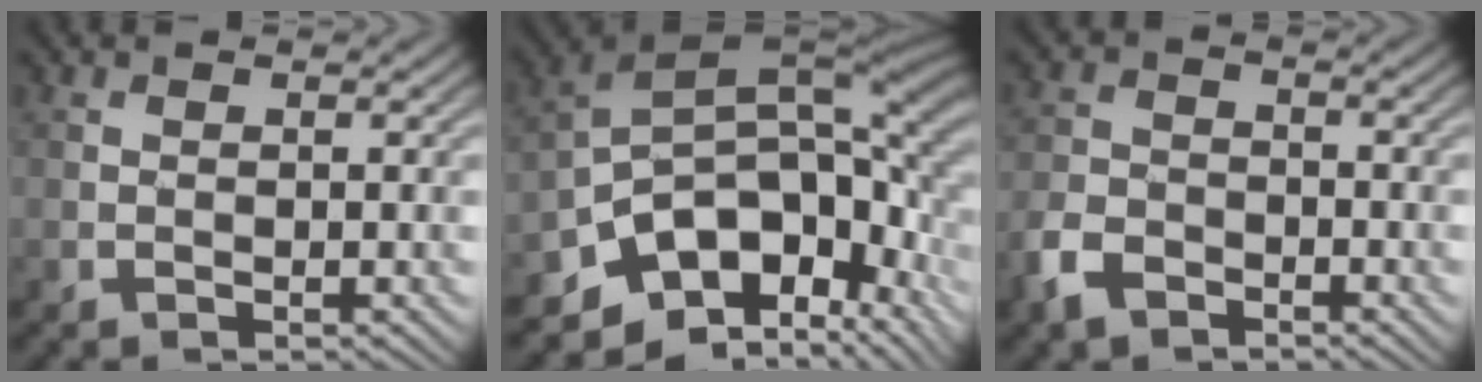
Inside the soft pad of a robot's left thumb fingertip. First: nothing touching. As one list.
[{"total": 14.9, "force": [-5.9, 9.9, 9.5], "torque": [-0.159, -0.033, -0.093]}, {"total": 4.7, "force": [-3.2, 2.7, 2.1], "torque": [-0.055, -0.008, -0.075]}]